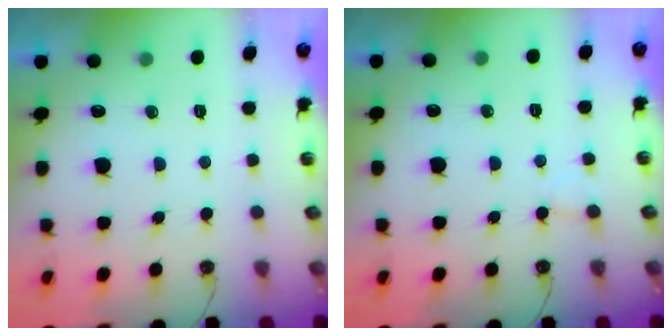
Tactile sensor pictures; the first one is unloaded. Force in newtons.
{"total": 5.2, "press": 5.2, "slide": 0.4}